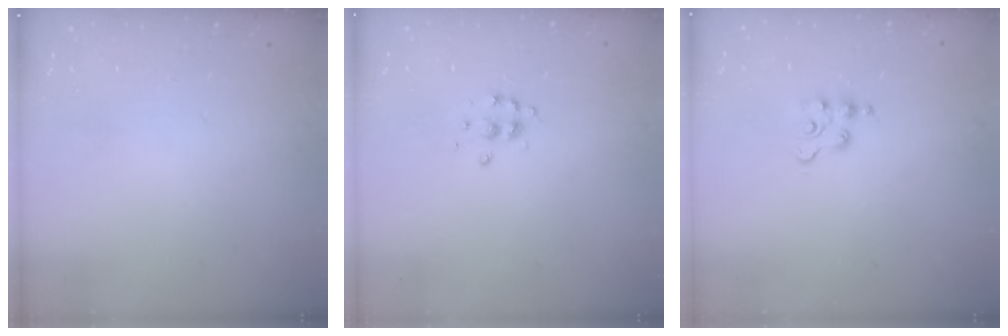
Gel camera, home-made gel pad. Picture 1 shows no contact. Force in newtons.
{"total": 5.5, "press": 5.5, "slide": 0.6}
{"total": 3.5, "press": 3.5, "slide": 0.5}